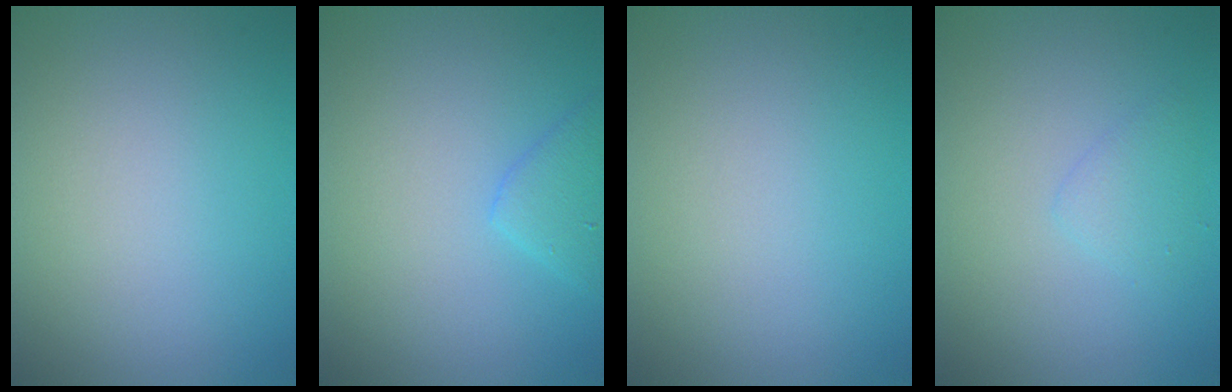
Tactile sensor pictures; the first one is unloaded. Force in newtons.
{"total": 2.2, "press": 2.2, "slide": 0.2}
{"total": 0.0}
{"total": 1.4, "press": 1.4, "slide": 0.1}